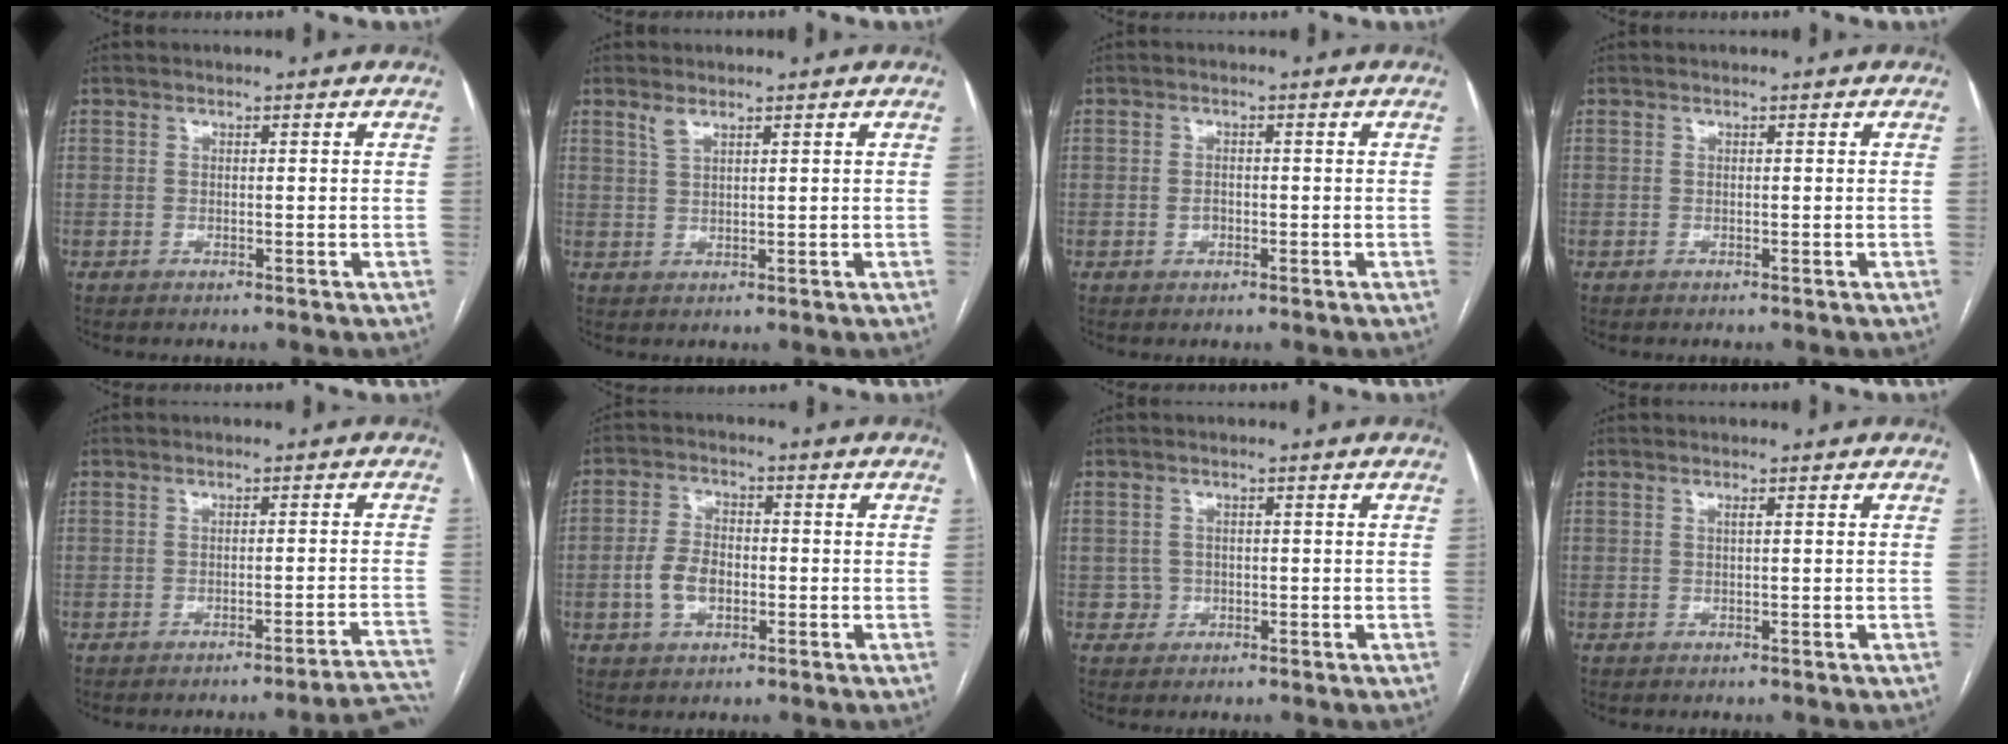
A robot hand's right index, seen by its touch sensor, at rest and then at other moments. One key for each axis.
{"total": 1.9, "fx": 1.4, "fy": 0.5, "fz": 1.1, "tx": -0.027, "ty": 0.002, "tz": 0.033}
{"total": 1.6, "fx": -0.5, "fy": 1.1, "fz": 1.0, "tx": -0.018, "ty": 0.003, "tz": -0.005}
{"total": 0.0}
{"total": 9.3, "fx": -8.9, "fy": -1.5, "fz": 2.2, "tx": 0.005, "ty": 0.000, "tz": -0.104}
{"total": 5.9, "fx": -1.5, "fy": 3.7, "fz": 4.4, "tx": -0.098, "ty": 0.011, "tz": -0.026}
{"total": 1.7, "fx": -0.4, "fy": 1.6, "fz": 0.0, "tx": 0.006, "ty": 0.008, "tz": -0.008}
{"total": 0.0}